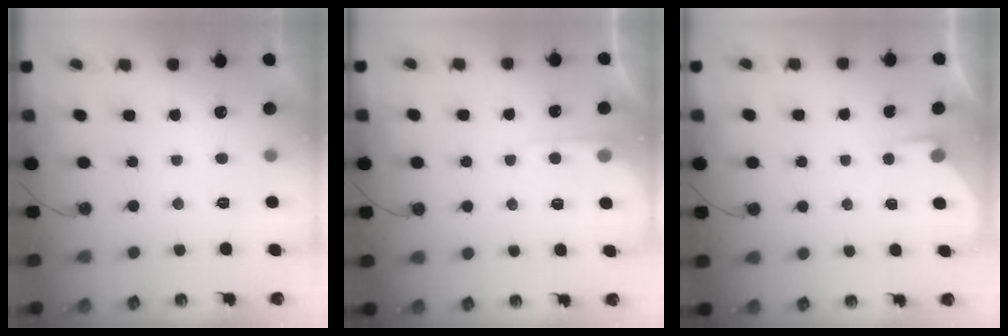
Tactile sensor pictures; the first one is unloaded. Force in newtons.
{"total": 6.5, "press": 6.4, "slide": 0.6}
{"total": 2.7, "press": 2.6, "slide": 0.5}